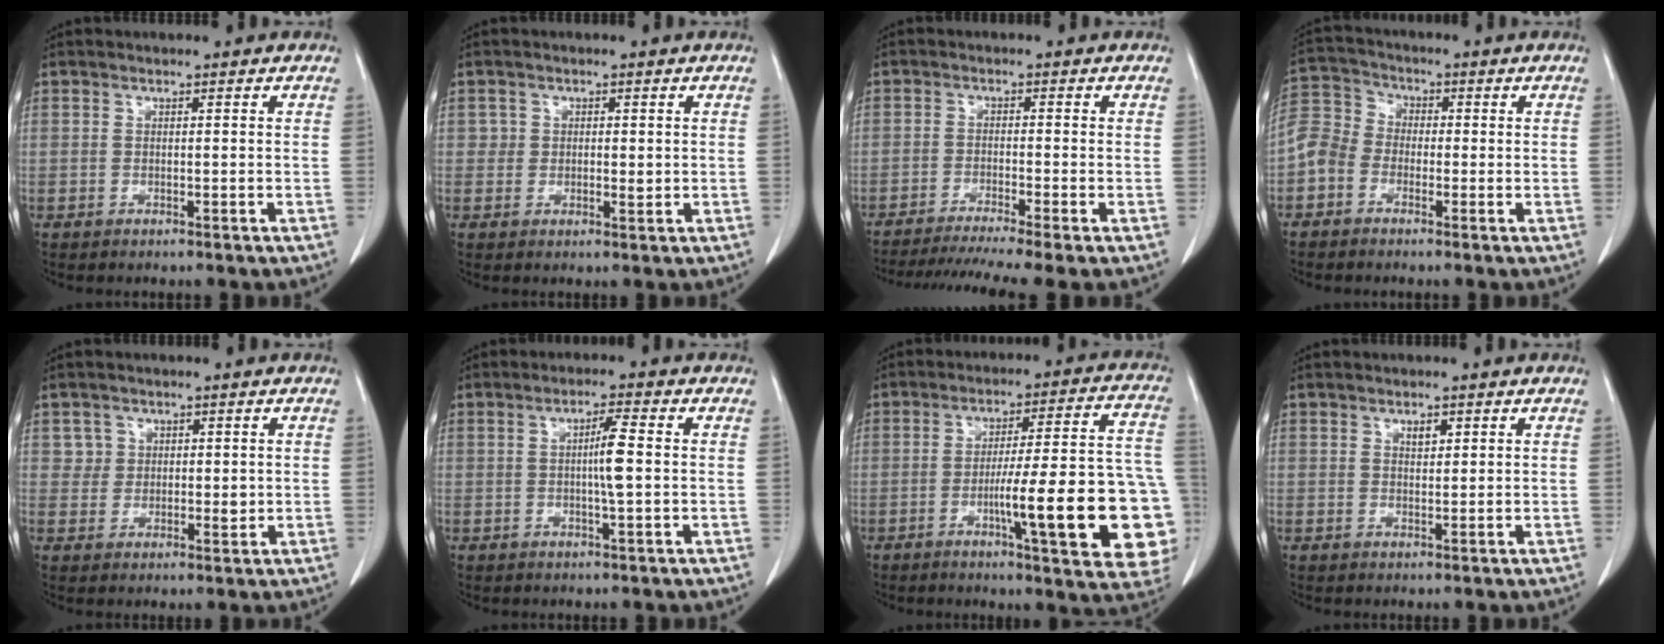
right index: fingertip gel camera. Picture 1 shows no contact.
{"total": 2.1, "force": [0.3, 1.8, 1.1], "torque": [-0.010, -0.001, 0.002]}
{"total": 10.6, "force": [-8.8, -1.1, 5.9], "torque": [-0.087, -0.020, -0.139]}
{"total": 7.1, "force": [-2.3, 6.2, 2.5], "torque": [-0.058, 0.031, -0.057]}
{"total": 3.3, "force": [1.2, 3.0, 0.7], "torque": [0.000, -0.004, 0.019]}
{"total": 4.3, "force": [0.0, -0.2, 4.3], "torque": [-0.071, -0.001, -0.001]}
{"total": 21.6, "force": [-5.6, 2.1, 20.7], "torque": [-0.181, 0.018, -0.067]}
{"total": 1.5, "force": [0.9, 0.7, 1.0], "torque": [-0.015, -0.003, 0.015]}